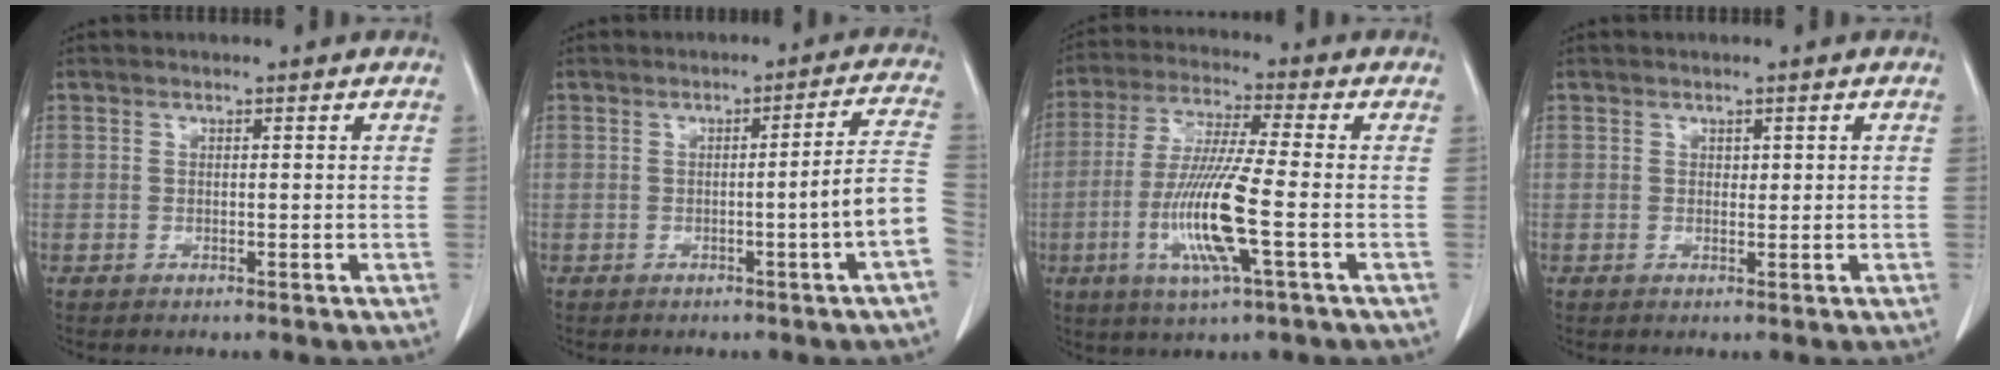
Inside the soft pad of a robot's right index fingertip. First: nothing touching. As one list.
[{"total": 7.2, "force": [-2.3, -1.3, 6.6], "torque": [-0.076, 0.008, -0.035]}, {"total": 12.6, "force": [-3.2, 0.3, 12.1], "torque": [-0.249, -0.016, -0.067]}, {"total": 0.8, "force": [0.3, 0.5, 0.5], "torque": [-0.002, 0.000, 0.004]}]